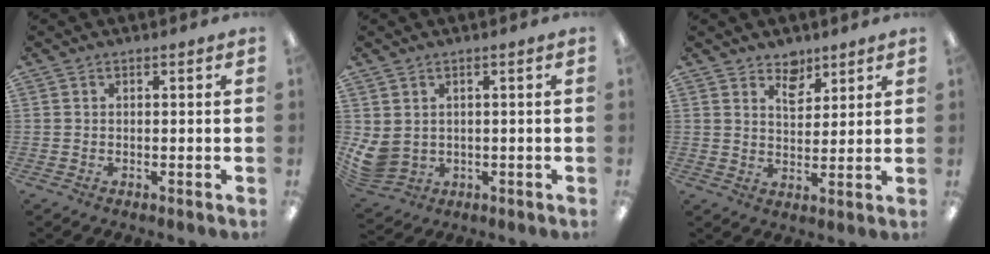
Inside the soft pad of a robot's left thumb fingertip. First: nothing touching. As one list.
[{"total": 4.8, "force": [1.1, 4.0, 2.4], "torque": [-0.069, -0.010, 0.024]}, {"total": 5.7, "force": [4.5, 3.0, 1.8], "torque": [-0.018, -0.026, 0.079]}]